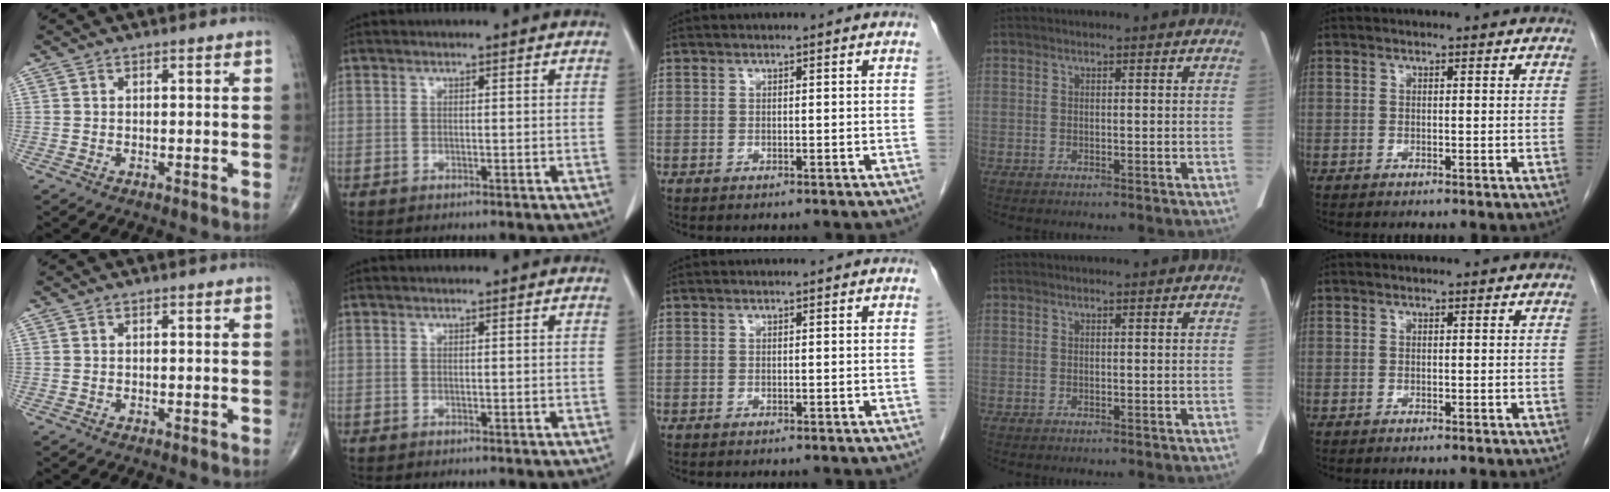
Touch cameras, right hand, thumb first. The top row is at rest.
{}